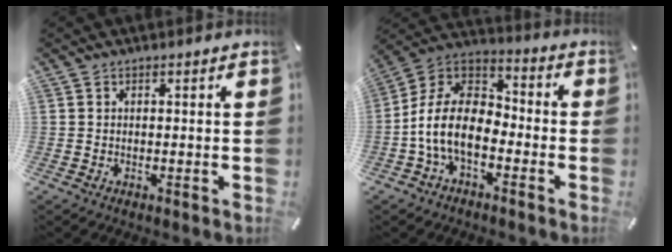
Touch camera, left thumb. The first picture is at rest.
{"total": 13.3, "force": [-6.5, 7.6, 8.8], "torque": [-0.191, 0.022, -0.125]}